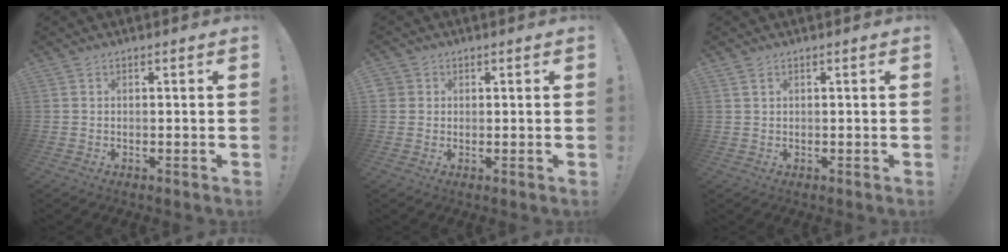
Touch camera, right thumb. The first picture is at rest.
{"total": 2.3, "force": [1.0, 2.1, 0.4], "torque": [-0.013, 0.002, 0.019]}
{"total": 1.3, "force": [0.9, 0.6, 0.7], "torque": [-0.015, -0.001, 0.018]}